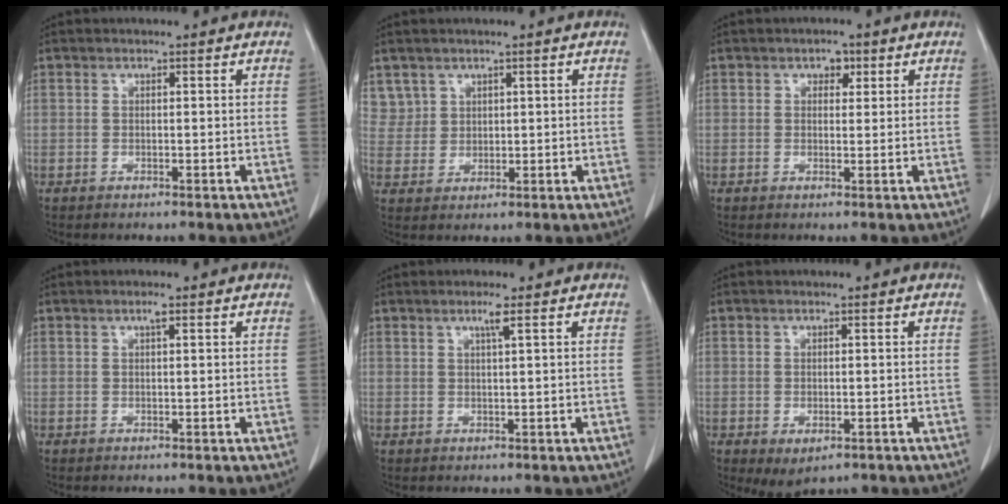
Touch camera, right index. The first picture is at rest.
{"total": 3.9, "force": [2.5, 3.0, -0.3], "torque": [0.020, 0.003, 0.051]}
{"total": 2.1, "force": [1.1, 1.4, 1.2], "torque": [-0.011, 0.004, 0.013]}
{"total": 1.1, "force": [0.6, 0.1, 0.9], "torque": [-0.014, 0.002, 0.008]}
{"total": 1.8, "force": [1.0, -0.4, 1.5], "torque": [-0.029, -0.001, 0.018]}
{"total": 2.5, "force": [-1.1, 1.5, 1.8], "torque": [-0.024, -0.004, -0.003]}